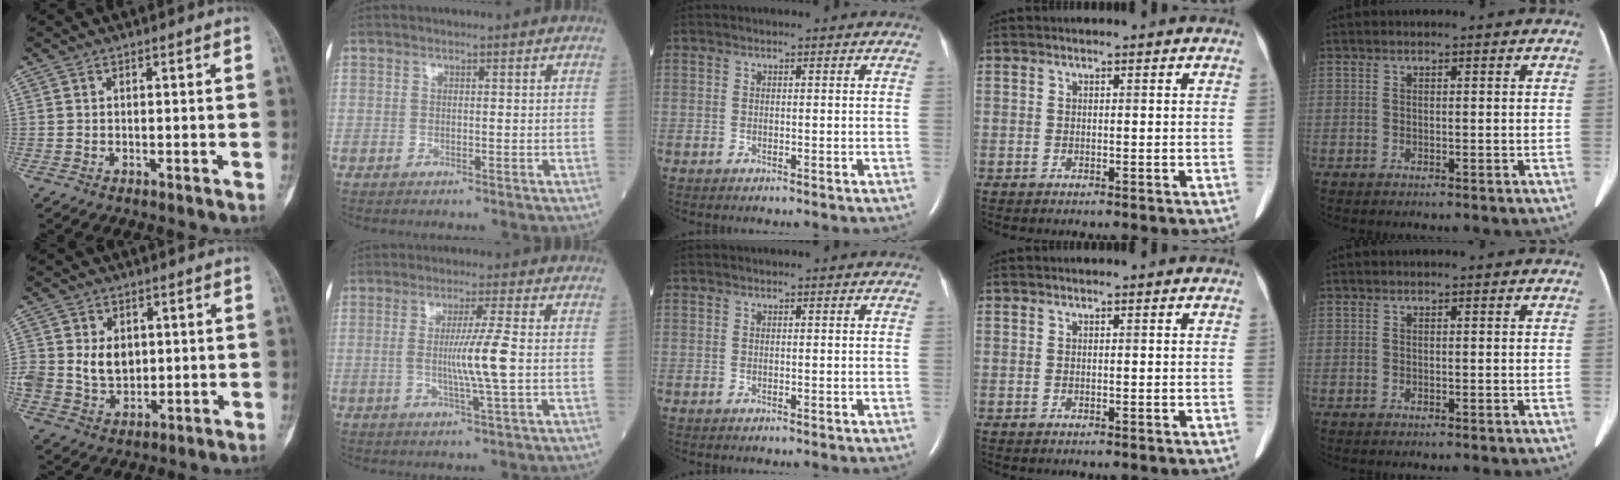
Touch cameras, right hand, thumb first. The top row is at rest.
{"thumb": {"total": 8.2, "force": [1.1, 6.4, 5.0], "torque": [-0.062, -0.008, 0.030]}, "index": {"total": 6.7, "force": [-0.4, -1.0, 6.6], "torque": [-0.121, -0.008, -0.008]}}